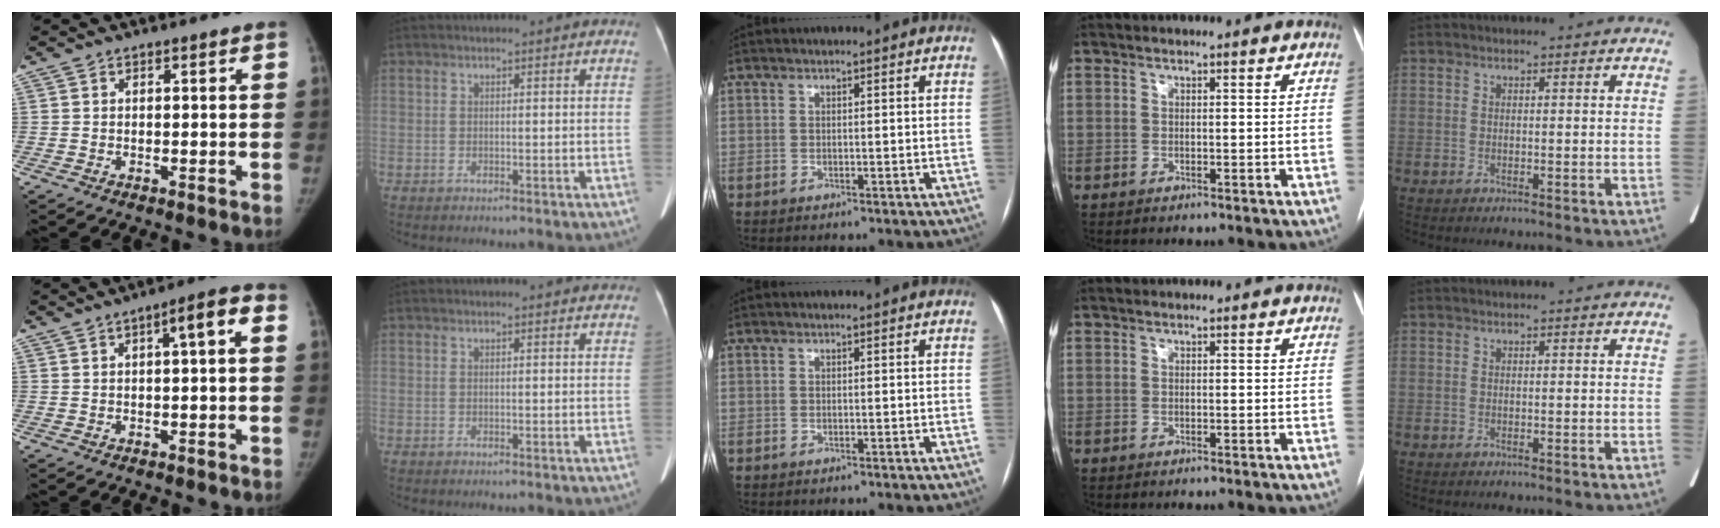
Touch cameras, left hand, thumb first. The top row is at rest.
{"thumb": {"total": 4.9, "force": [0.8, 1.1, 4.7], "torque": [-0.066, 0.023, 0.007]}, "index": {"total": 1.7, "force": [1.6, 0.5, 0.2], "torque": [-0.010, 0.002, 0.008]}}